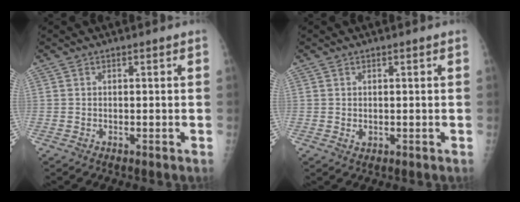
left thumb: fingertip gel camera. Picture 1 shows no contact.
{"total": 1.0, "force": [0.2, 0.7, 0.6], "torque": [-0.005, -0.003, 0.006]}